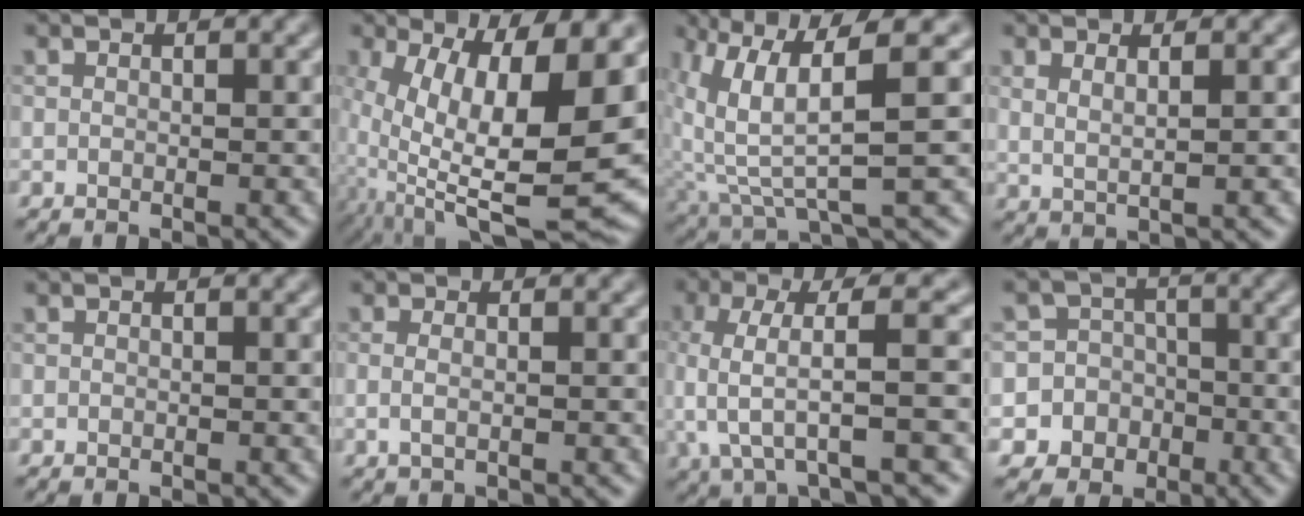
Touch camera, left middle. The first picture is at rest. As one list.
[{"total": 15.1, "force": [0.2, 5.3, 14.2], "torque": [-0.231, -0.010, 0.010]}, {"total": 6.8, "force": [2.1, 1.5, 6.3], "torque": [-0.129, -0.007, 0.046]}, {"total": 2.0, "force": [0.9, 0.8, 1.6], "torque": [-0.022, -0.005, 0.013]}, {"total": 0.0}, {"total": 1.2, "force": [-0.1, 0.4, 1.1], "torque": [-0.024, -0.005, -0.006]}, {"total": 6.8, "force": [-1.0, 1.8, 6.5], "torque": [-0.123, 0.009, -0.024]}, {"total": 8.7, "force": [-3.1, 8.1, 0.8], "torque": [-0.017, 0.007, -0.072]}]